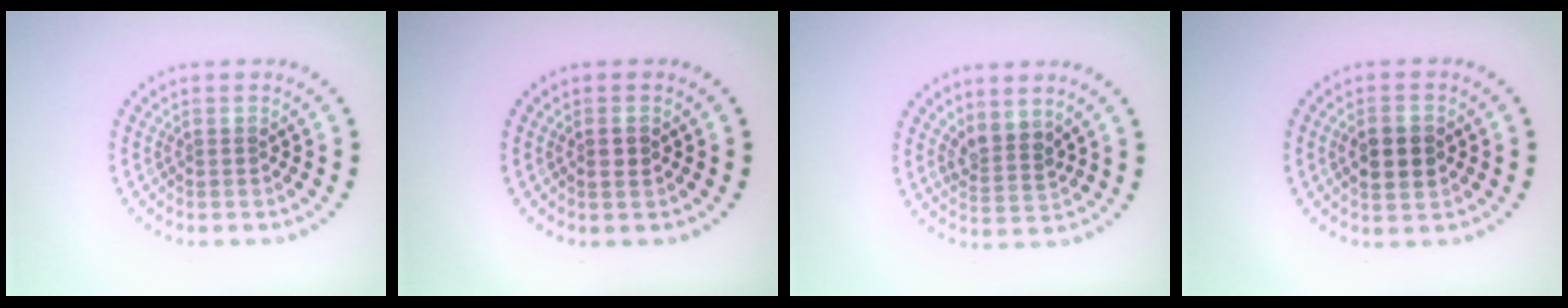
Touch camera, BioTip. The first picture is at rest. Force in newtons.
{"total": 0.9, "press": 0.9, "slide": 0.2}
{"total": 2.4, "press": 1.9, "slide": 1.5}
{"total": 3.0, "press": 3.0, "slide": 0.2}